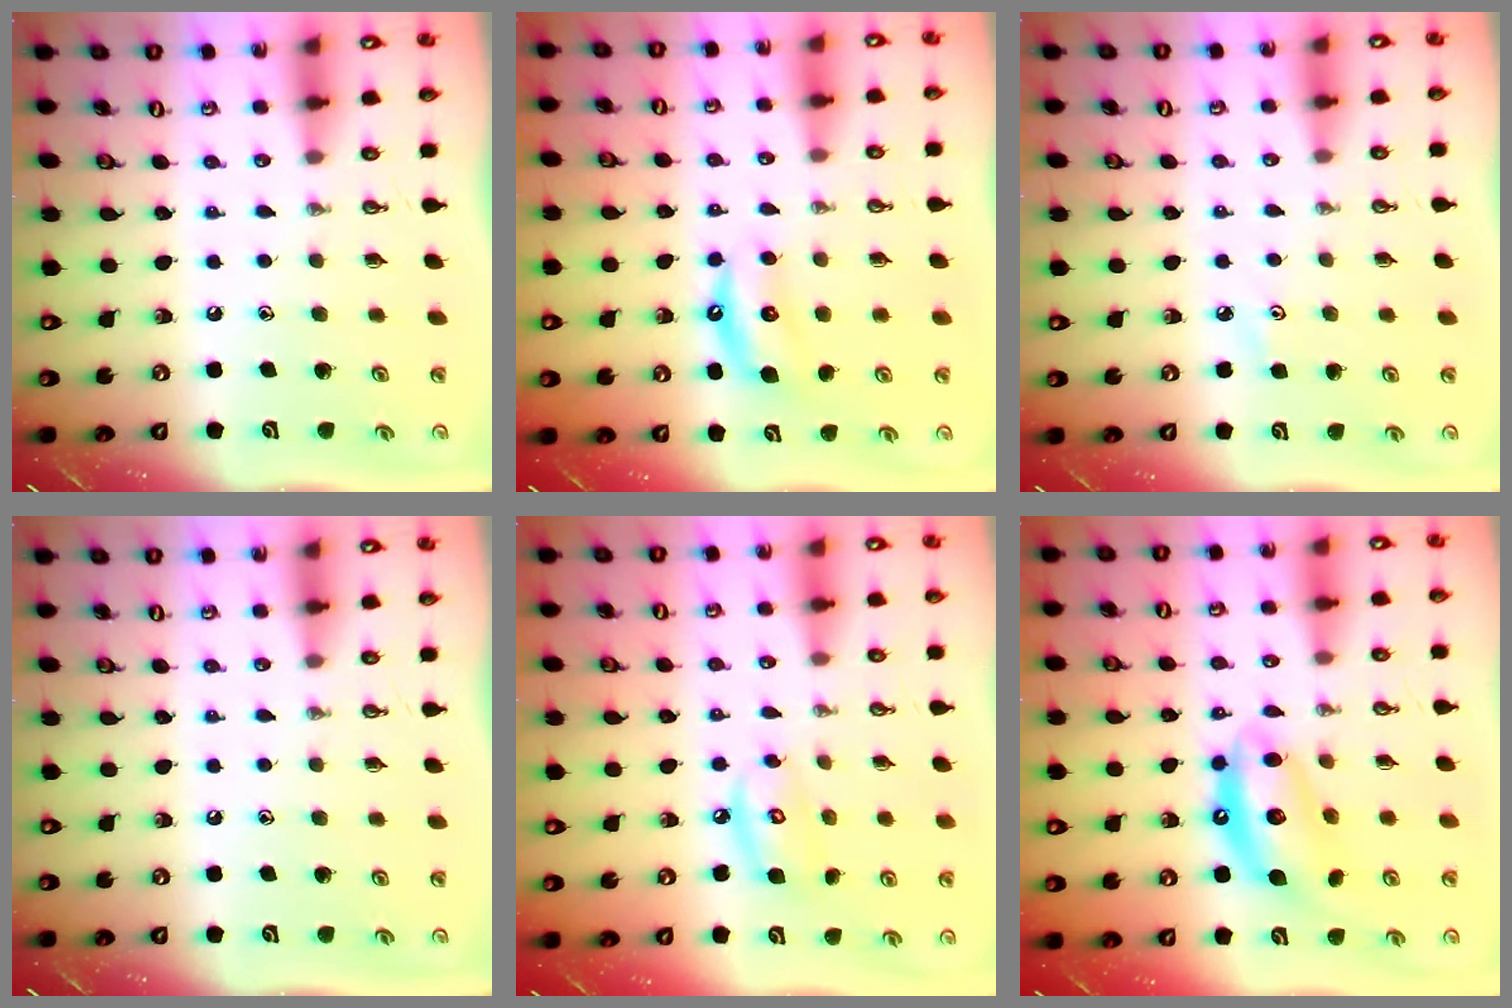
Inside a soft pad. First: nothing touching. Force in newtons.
{"total": 5.8, "press": 5.8, "slide": 0.7}
{"total": 2.8, "press": 2.8, "slide": 0.4}
{"total": 0.0}
{"total": 7.9, "press": 7.9, "slide": 0.6}
{"total": 12.4, "press": 12.4, "slide": 1.0}